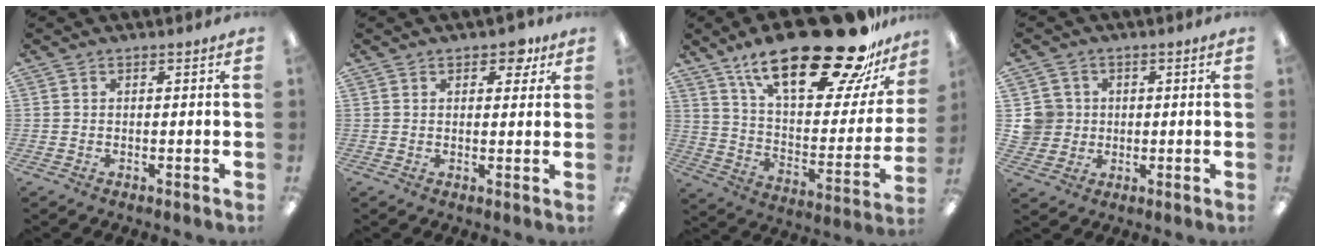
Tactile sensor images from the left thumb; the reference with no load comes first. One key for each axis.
{"total": 4.3, "fx": 2.5, "fy": 2.4, "fz": 2.6, "tx": -0.023, "ty": -0.005, "tz": 0.038}
{"total": 31.1, "fx": 20.7, "fy": 11.0, "fz": 20.5, "tx": -0.313, "ty": -0.128, "tz": 0.344}
{"total": 6.5, "fx": 0.8, "fy": 6.4, "fz": 1.1, "tx": -0.037, "ty": 0.012, "tz": 0.021}